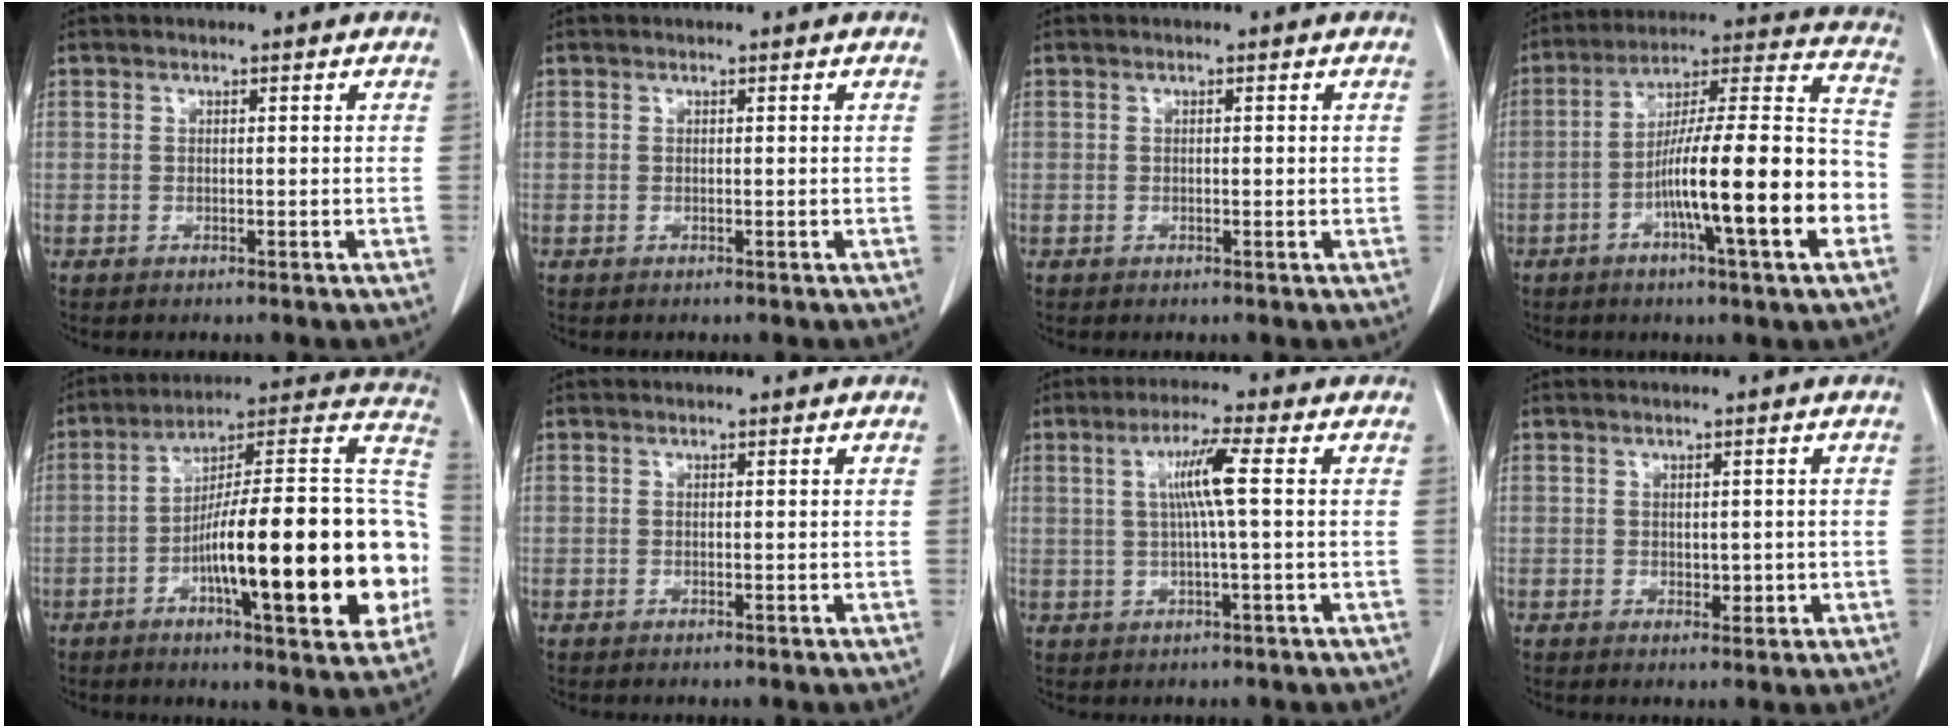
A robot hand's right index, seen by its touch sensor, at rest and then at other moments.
{"total": 0.0}
{"total": 0.7, "force": [0.0, 0.2, 0.7], "torque": [-0.012, 0.000, 0.001]}
{"total": 19.0, "force": [-5.8, 1.1, 18.0], "torque": [-0.272, 0.013, -0.090]}
{"total": 26.6, "force": [-6.0, 4.2, 25.6], "torque": [-0.312, 0.019, -0.089]}
{"total": 0.0}
{"total": 6.0, "force": [1.0, -0.6, 5.9], "torque": [-0.111, 0.006, 0.021]}
{"total": 1.9, "force": [-0.1, 1.3, 1.4], "torque": [-0.012, 0.001, 0.007]}